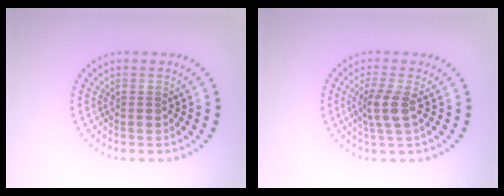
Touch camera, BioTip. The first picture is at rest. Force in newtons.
{"total": 2.6, "press": 2.1, "slide": 1.6}